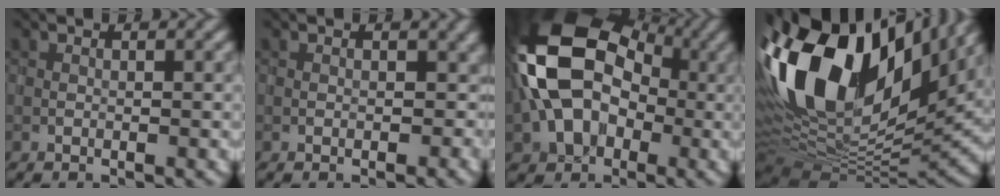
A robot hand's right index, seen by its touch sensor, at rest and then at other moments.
{"total": 3.4, "force": [-1.2, 2.4, 2.1], "torque": [-0.009, -0.006, -0.015]}
{"total": 15.5, "force": [0.2, 10.5, 11.4], "torque": [-0.200, 0.012, -0.028]}
{"total": 18.9, "force": [6.1, 9.9, 14.9], "torque": [-0.310, 0.021, 0.100]}